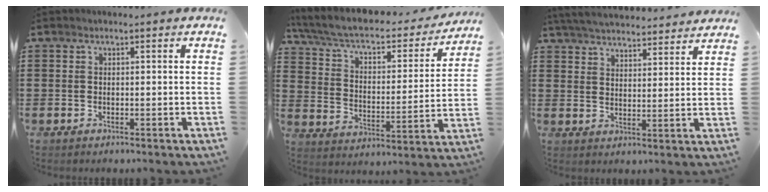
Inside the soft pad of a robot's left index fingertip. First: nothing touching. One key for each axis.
{"total": 6.4, "fx": 5.0, "fy": 1.8, "fz": 3.6, "tx": -0.091, "ty": -0.036, "tz": 0.082}
{"total": 5.1, "fx": 5.0, "fy": 0.2, "fz": 0.9, "tx": -0.037, "ty": -0.026, "tz": 0.089}